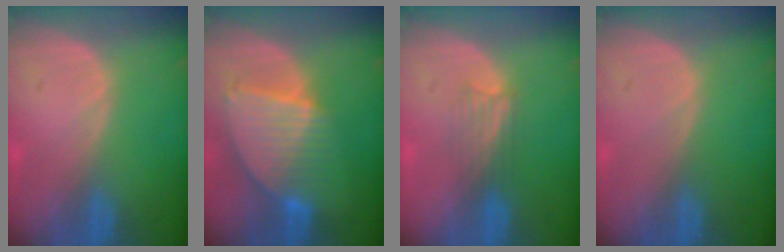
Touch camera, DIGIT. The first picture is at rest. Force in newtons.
{"total": 8.5, "press": 7.4, "slide": 4.2}
{"total": 3.1, "press": 2.8, "slide": 1.2}
{"total": 0.0}